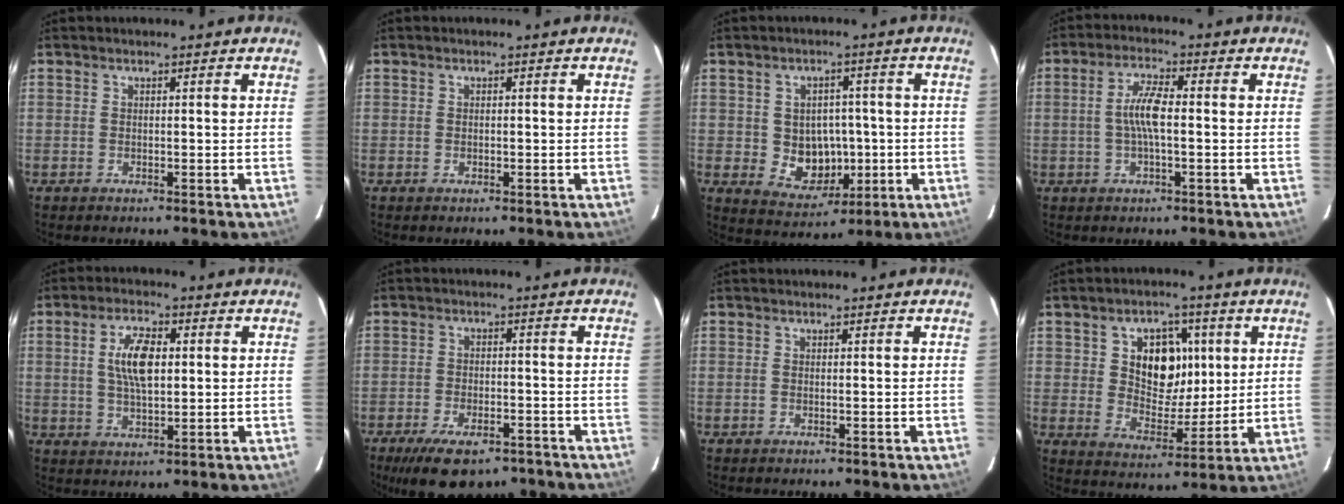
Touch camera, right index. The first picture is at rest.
{"total": 0.5, "force": [-0.1, 0.5, 0.1], "torque": [-0.001, 0.000, 0.000]}
{"total": 8.2, "force": [-1.0, 7.2, 3.8], "torque": [-0.077, 0.004, 0.008]}
{"total": 5.6, "force": [-0.4, 1.2, 5.5], "torque": [-0.106, 0.007, -0.008]}
{"total": 8.0, "force": [1.5, 3.4, 7.1], "torque": [-0.133, 0.008, 0.029]}
{"total": 12.7, "force": [-9.1, 5.5, 7.0], "torque": [-0.151, -0.016, -0.136]}
{"total": 0.0}
{"total": 10.8, "force": [2.9, 7.9, 6.8], "torque": [-0.119, 0.007, 0.056]}